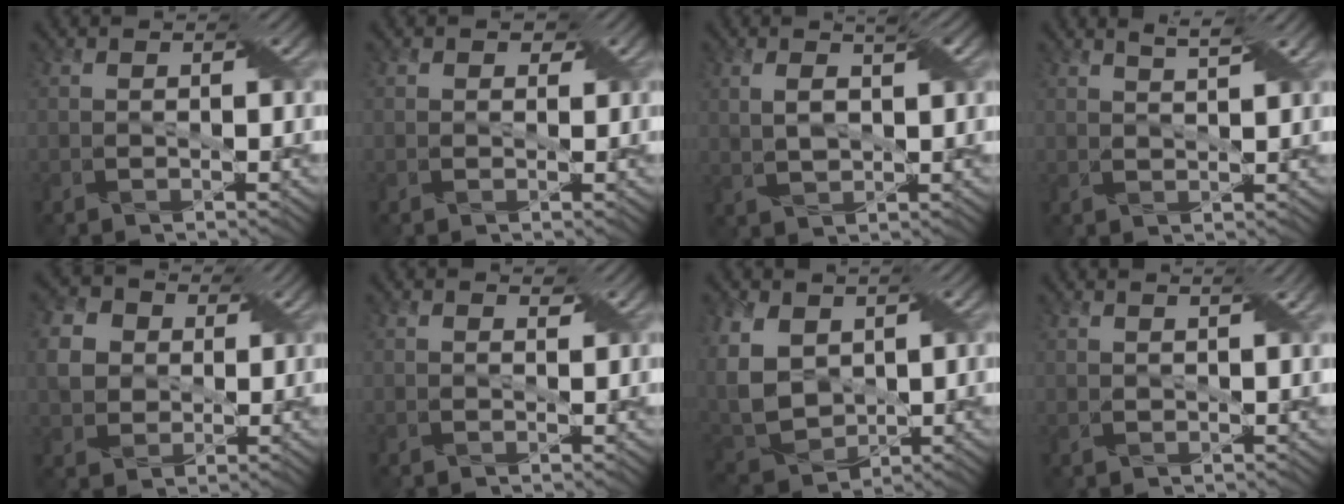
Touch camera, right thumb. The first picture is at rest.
{"total": 1.1, "force": [0.7, 0.9, 0.3], "torque": [-0.003, -0.002, 0.005]}
{"total": 4.2, "force": [1.7, 1.5, 3.6], "torque": [-0.080, 0.001, 0.034]}
{"total": 2.6, "force": [2.0, 0.2, 1.7], "torque": [-0.028, 0.002, 0.036]}
{"total": 6.3, "force": [1.6, 5.3, 3.0], "torque": [-0.088, 0.007, 0.020]}
{"total": 0.6, "force": [0.6, 0.1, 0.1], "torque": [-0.005, 0.000, 0.011]}
{"total": 10.0, "force": [3.2, 6.9, 6.5], "torque": [-0.189, 0.001, 0.066]}
{"total": 2.3, "force": [1.7, 0.3, 1.6], "torque": [-0.022, 0.002, 0.020]}